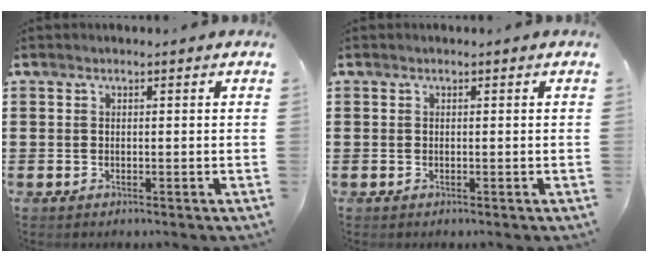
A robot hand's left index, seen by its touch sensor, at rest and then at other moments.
{"total": 0.0}